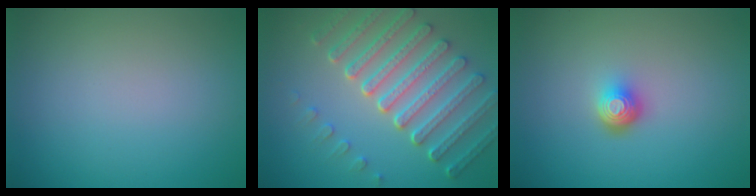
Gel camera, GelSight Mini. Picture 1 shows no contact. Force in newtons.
{"total": 7.0, "press": 5.3, "slide": 4.6}
{"total": 2.2, "press": 1.4, "slide": 1.7}